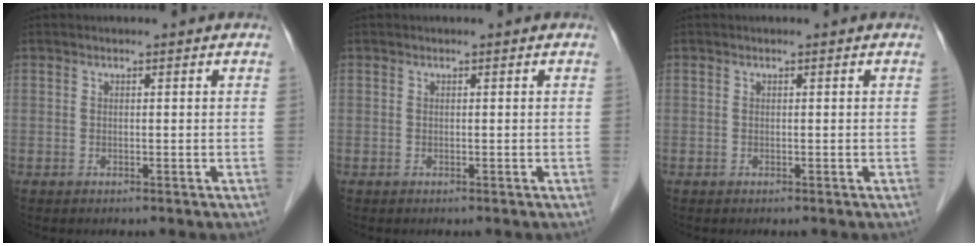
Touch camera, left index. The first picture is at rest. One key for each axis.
{"total": 0.0}
{"total": 0.0}